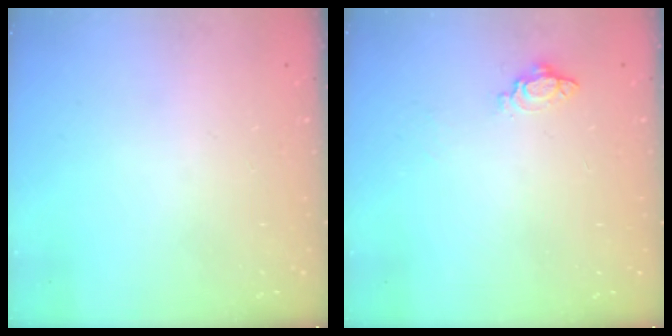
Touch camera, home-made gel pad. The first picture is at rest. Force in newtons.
{"total": 5.6, "press": 5.6, "slide": 0.7}